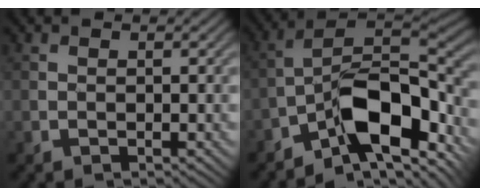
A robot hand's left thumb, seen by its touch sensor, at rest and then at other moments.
{"total": 10.6, "force": [-6.7, 3.9, 7.2], "torque": [-0.107, 0.007, -0.140]}